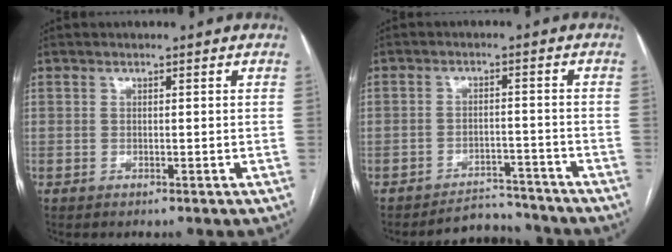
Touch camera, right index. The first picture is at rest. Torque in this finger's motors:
{"motor_torque": [-0.05, -0.02, -0.12, -0.04]}